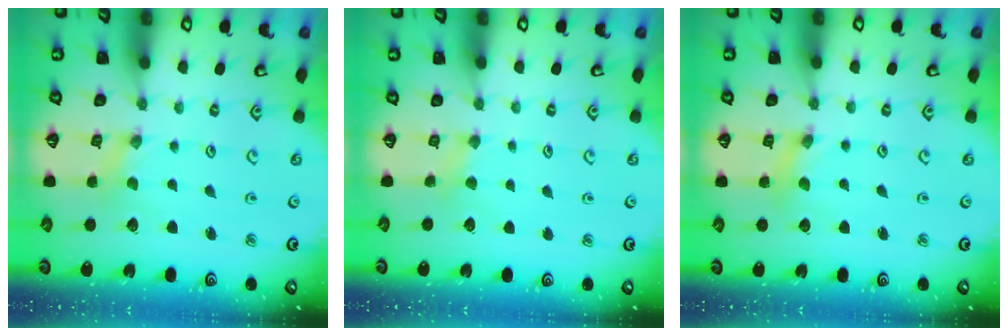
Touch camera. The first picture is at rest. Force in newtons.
{"total": 2.8, "press": 2.8, "slide": 0.4}
{"total": 1.7, "press": 1.7, "slide": 0.2}